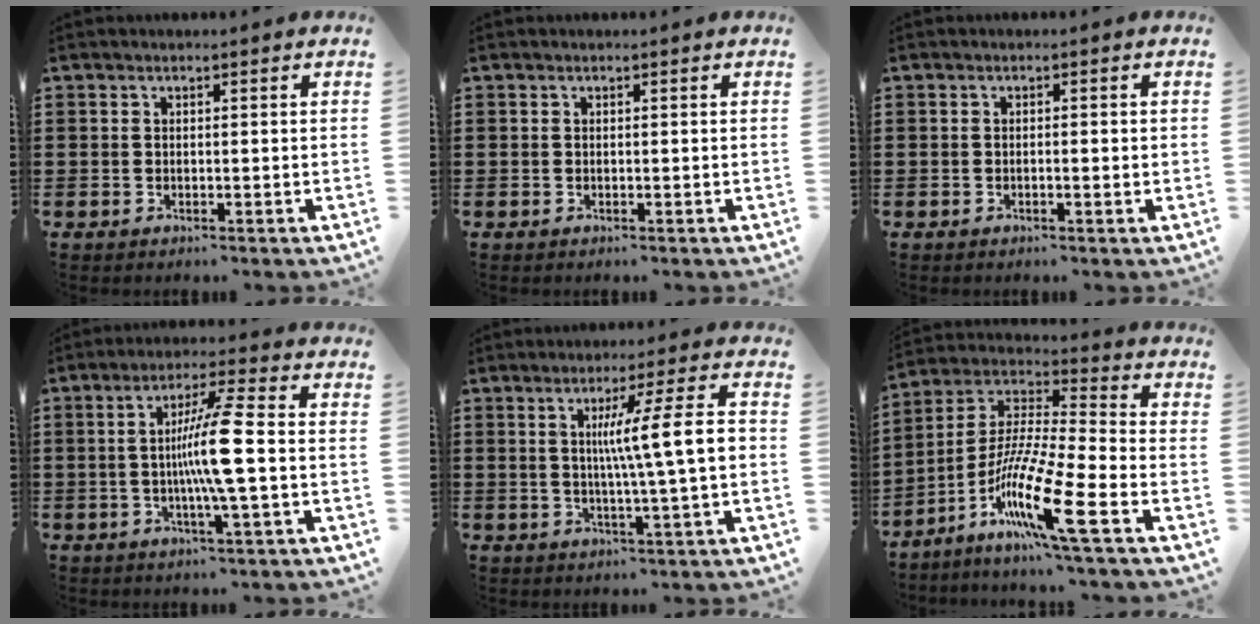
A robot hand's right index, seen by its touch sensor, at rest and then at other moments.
{"total": 0.0}
{"total": 0.9, "force": [-0.3, 0.1, 0.8], "torque": [-0.014, -0.002, -0.005]}
{"total": 9.6, "force": [-0.8, 0.1, 9.6], "torque": [-0.182, -0.008, -0.024]}
{"total": 9.3, "force": [0.7, -0.2, 9.3], "torque": [-0.162, -0.005, 0.003]}
{"total": 13.4, "force": [-7.2, 0.7, 11.3], "torque": [-0.241, -0.020, -0.145]}